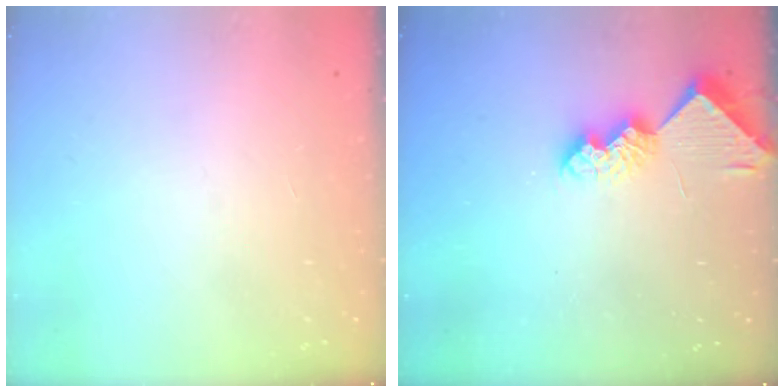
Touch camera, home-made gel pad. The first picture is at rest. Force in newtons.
{"total": 8.8, "press": 8.8, "slide": 0.8}